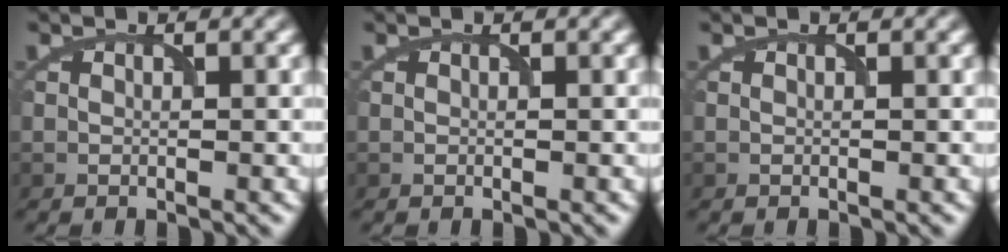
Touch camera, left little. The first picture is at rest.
{"total": 0.0}
{"total": 0.0}